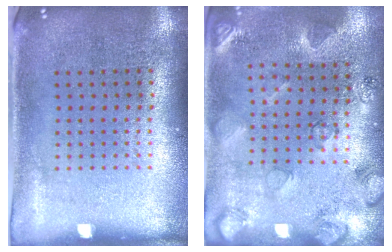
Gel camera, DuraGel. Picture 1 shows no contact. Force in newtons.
{"total": 2.1, "press": 2.0, "slide": 0.8}